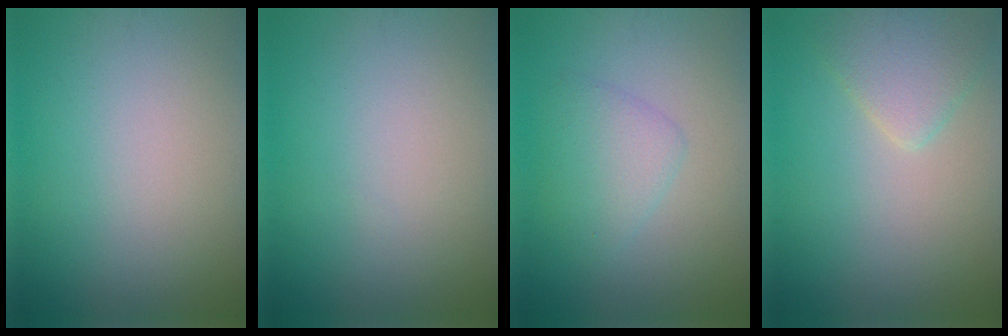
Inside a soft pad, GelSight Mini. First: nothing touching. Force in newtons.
{"total": 0.0}
{"total": 2.6, "press": 2.6, "slide": 0.3}
{"total": 2.6, "press": 2.6, "slide": 0.2}